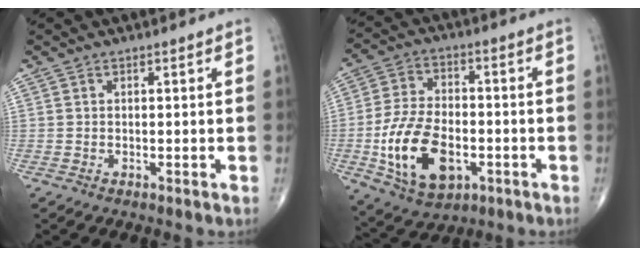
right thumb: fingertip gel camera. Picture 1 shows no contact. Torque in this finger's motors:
{"motor_torque": [0.19, 0.86, 0.85, 0.50, 0.43]}